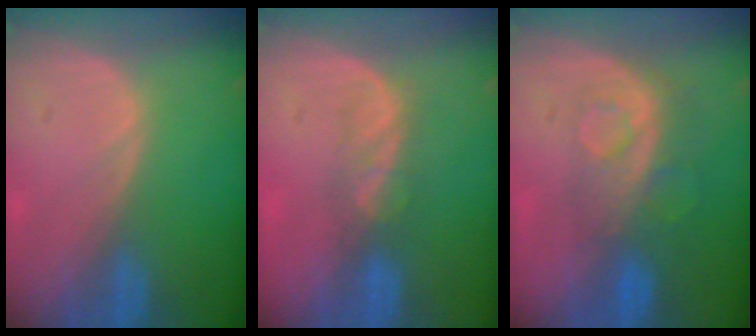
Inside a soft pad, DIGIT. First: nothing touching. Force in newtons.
{"total": 3.7, "press": 3.4, "slide": 1.5}
{"total": 8.5, "press": 7.1, "slide": 4.7}